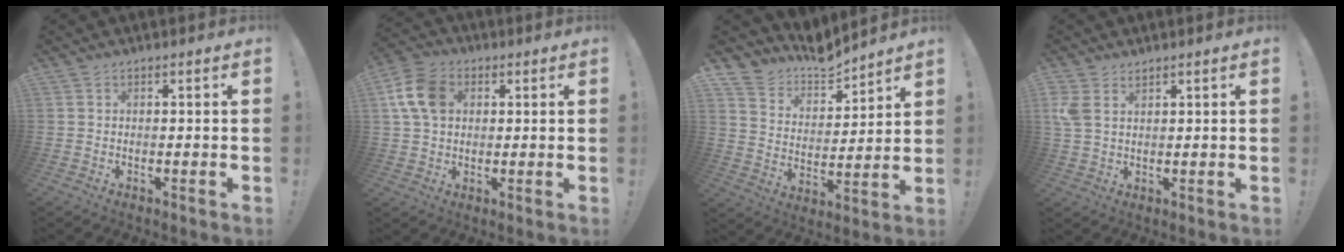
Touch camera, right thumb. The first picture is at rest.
{"total": 11.4, "force": [2.9, 8.4, 7.1], "torque": [-0.145, 0.018, 0.062]}
{"total": 8.4, "force": [7.8, 3.1, -0.6], "torque": [-0.011, -0.083, 0.146]}
{"total": 4.5, "force": [2.5, 2.6, 2.7], "torque": [-0.055, -0.004, 0.052]}